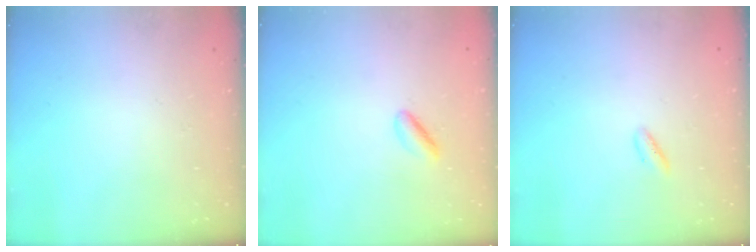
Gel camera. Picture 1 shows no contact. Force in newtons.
{"total": 2.5, "press": 2.3, "slide": 1.0}
{"total": 4.1, "press": 4.0, "slide": 0.9}